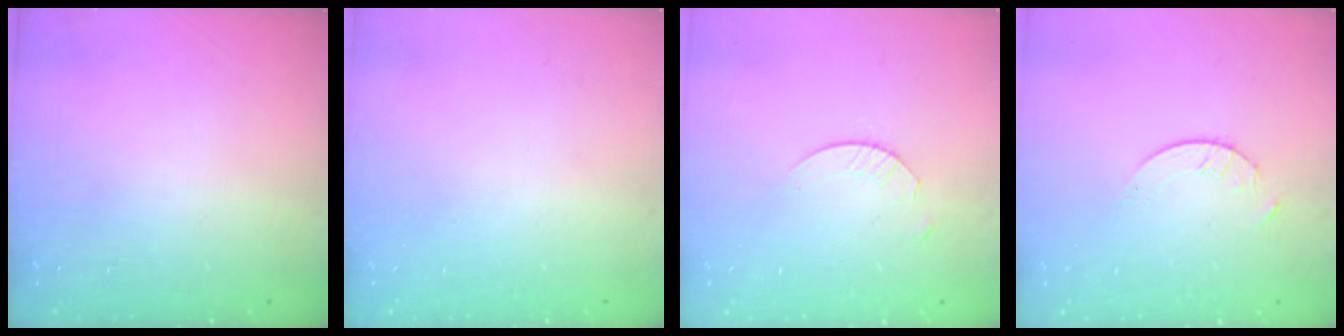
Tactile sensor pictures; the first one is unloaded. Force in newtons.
{"total": 0.0}
{"total": 2.4, "press": 2.4, "slide": 0.3}
{"total": 2.1, "press": 2.1, "slide": 0.3}